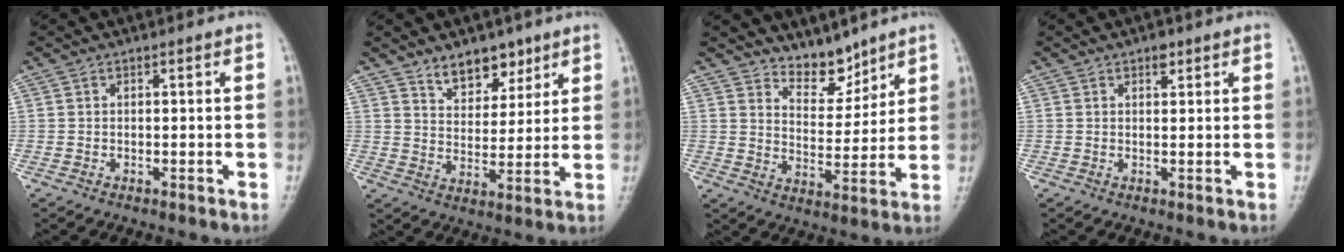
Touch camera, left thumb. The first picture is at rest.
{"total": 8.0, "force": [5.6, 4.6, 3.4], "torque": [-0.015, -0.038, 0.097]}
{"total": 6.9, "force": [6.0, 3.1, 1.7], "torque": [0.001, -0.055, 0.111]}
{"total": 1.6, "force": [1.0, 0.9, 0.9], "torque": [-0.003, -0.003, 0.013]}